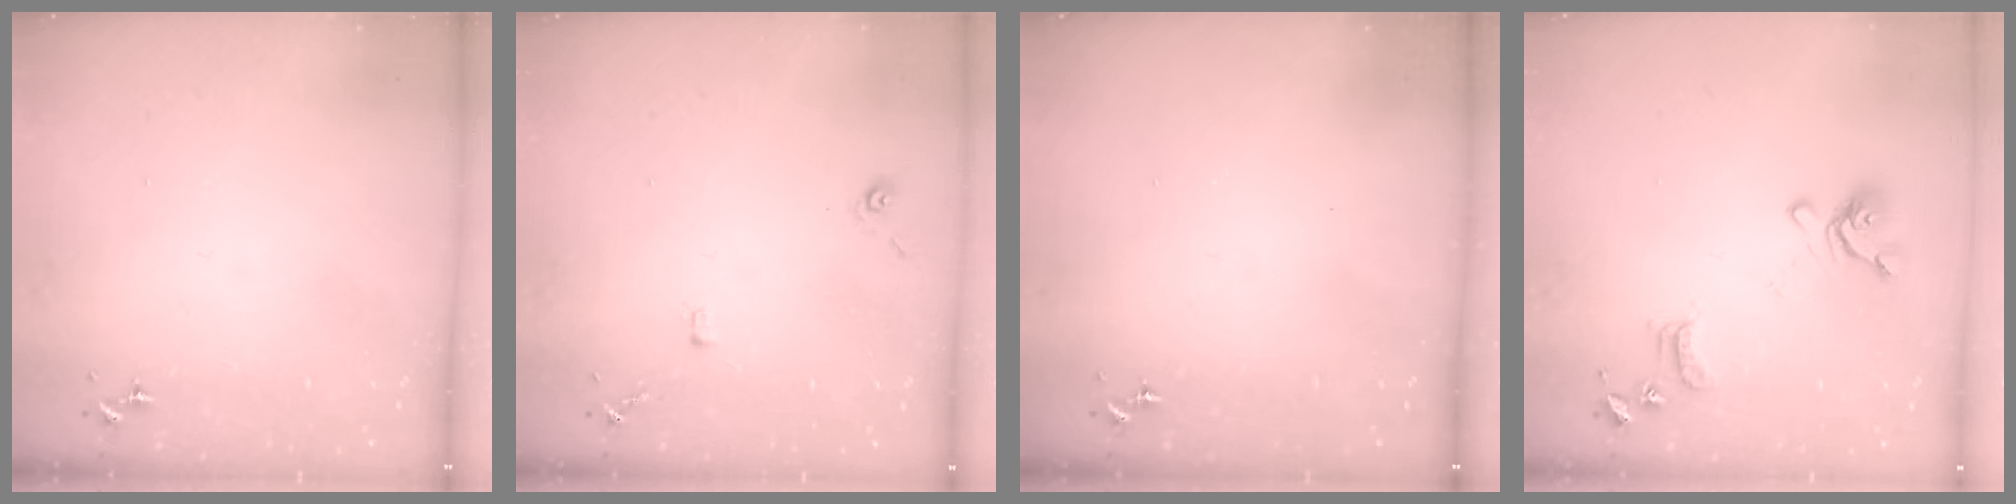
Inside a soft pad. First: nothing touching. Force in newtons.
{"total": 6.5, "press": 6.4, "slide": 0.6}
{"total": 0.0}
{"total": 12.6, "press": 12.5, "slide": 1.4}